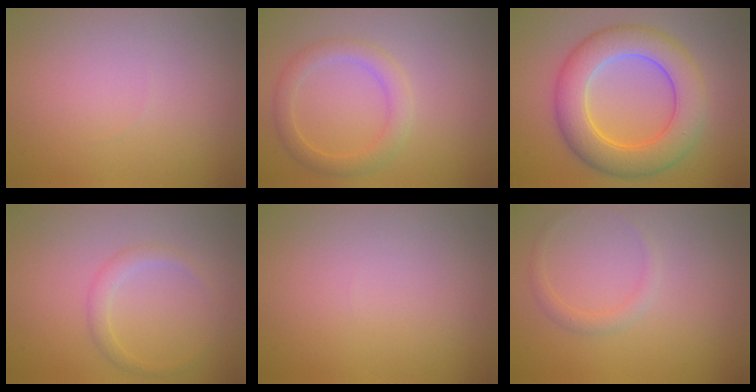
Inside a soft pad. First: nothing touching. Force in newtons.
{"total": 2.8, "press": 2.8, "slide": 0.1}
{"total": 8.2, "press": 8.2, "slide": 0.3}
{"total": 1.6, "press": 1.6, "slide": 0.1}
{"total": 0.0}
{"total": 1.2, "press": 1.2, "slide": 0.2}